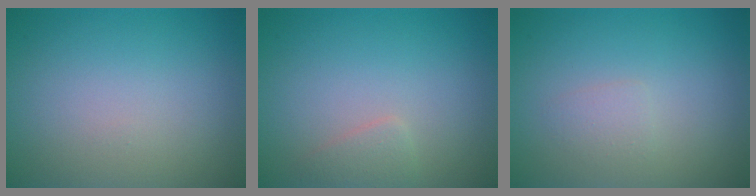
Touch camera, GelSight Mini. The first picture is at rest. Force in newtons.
{"total": 1.2, "press": 1.2, "slide": 0.1}
{"total": 1.0, "press": 1.0, "slide": 0.2}